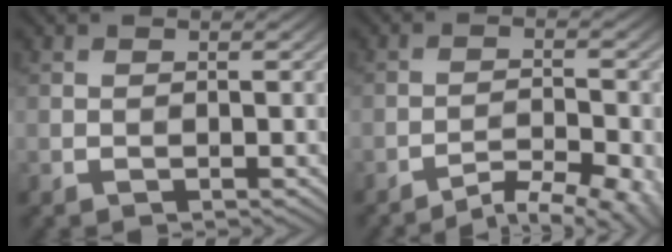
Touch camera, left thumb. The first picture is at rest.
{"total": 6.6, "force": [-5.2, 1.6, 3.8], "torque": [-0.063, 0.003, -0.073]}